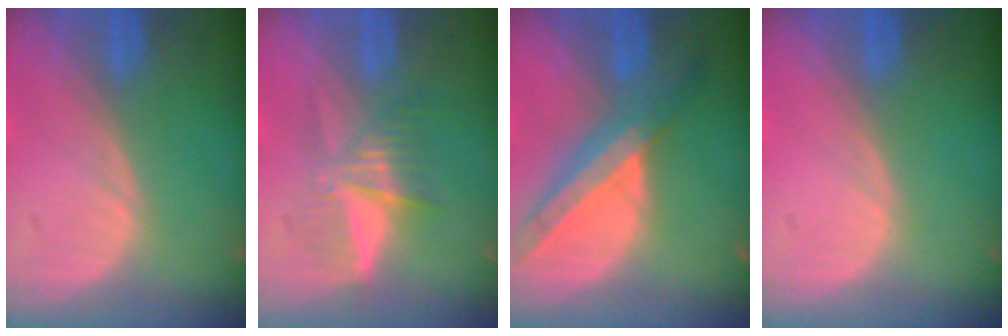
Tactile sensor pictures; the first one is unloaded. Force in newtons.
{"total": 5.5, "press": 5.0, "slide": 2.2}
{"total": 8.0, "press": 7.1, "slide": 3.6}
{"total": 0.0}